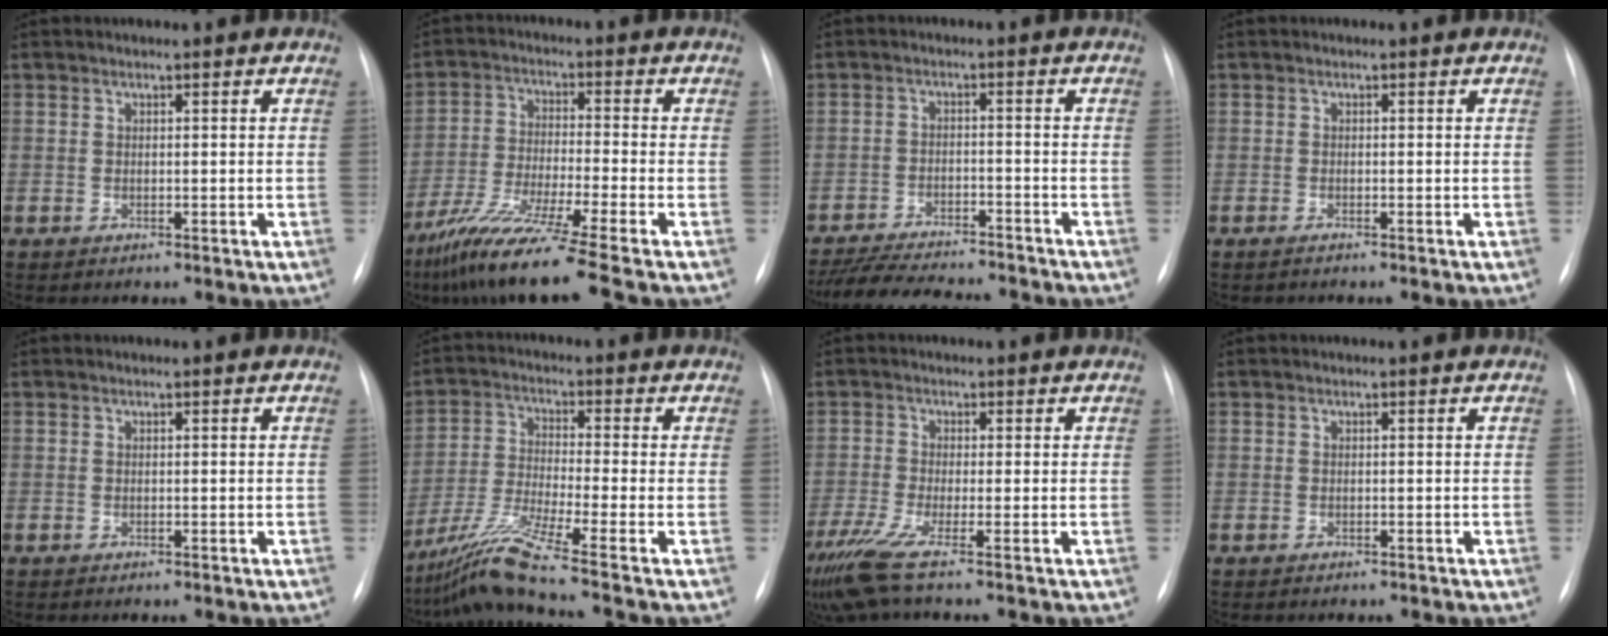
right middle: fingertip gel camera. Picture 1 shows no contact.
{"total": 13.1, "force": [-9.9, -1.8, 8.4], "torque": [-0.160, -0.044, -0.173]}
{"total": 14.5, "force": [-13.2, 2.3, 5.6], "torque": [-0.103, -0.011, -0.191]}
{"total": 0.8, "force": [-0.7, 0.0, 0.5], "torque": [-0.007, -0.001, -0.009]}
{"total": 0.0}
{"total": 10.4, "force": [-7.9, -2.7, 6.1], "torque": [-0.122, -0.030, -0.147]}
{"total": 8.6, "force": [-6.1, -1.3, 5.9], "torque": [-0.115, -0.030, -0.115]}
{"total": 0.6, "force": [-0.6, 0.3, 0.2], "torque": [-0.009, 0.000, -0.008]}